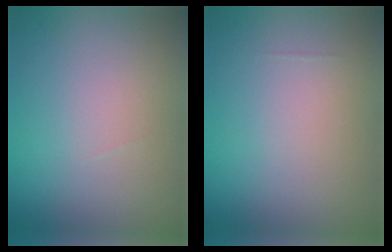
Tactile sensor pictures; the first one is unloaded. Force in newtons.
{"total": 0.0}